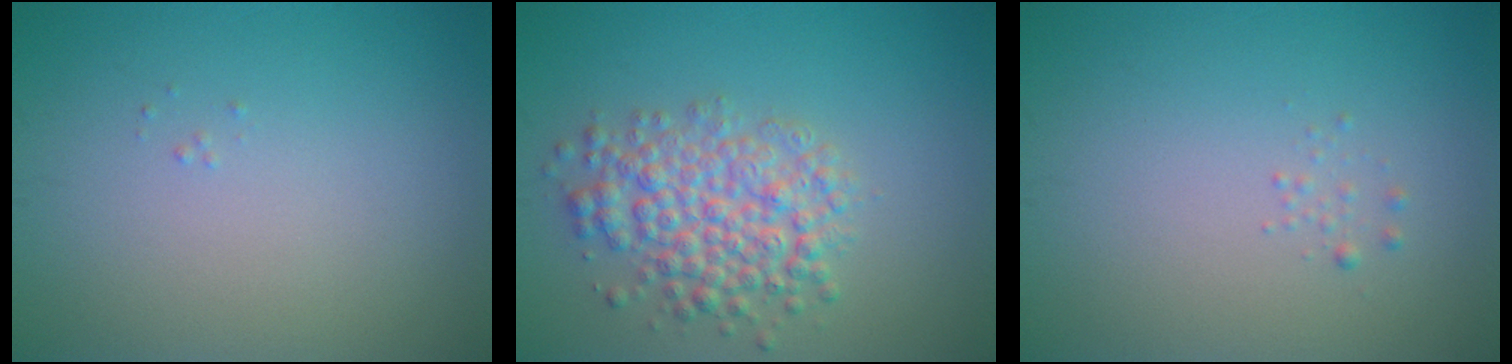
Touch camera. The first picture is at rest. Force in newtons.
{"total": 4.9, "press": 4.9, "slide": 0.1}
{"total": 0.6, "press": 0.6, "slide": 0.0}